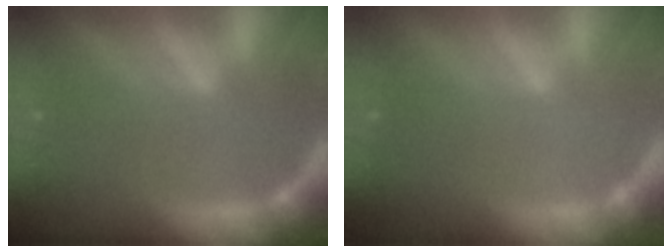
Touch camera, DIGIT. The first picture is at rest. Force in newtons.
{"total": 0.0}